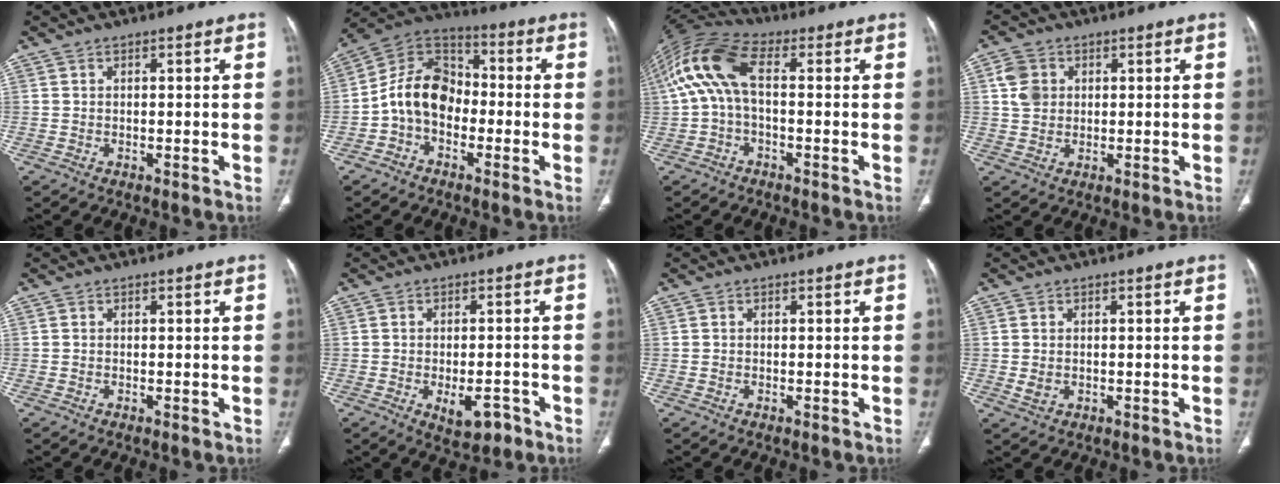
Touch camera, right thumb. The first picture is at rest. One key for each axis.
{"total": 11.8, "fx": -2.5, "fy": 8.8, "fz": 7.4, "tx": -0.114, "ty": 0.046, "tz": -0.062}
{"total": 12.0, "fx": 0.6, "fy": 5.9, "fz": 10.4, "tx": -0.226, "ty": 0.040, "tz": 0.001}
{"total": 5.2, "fx": 1.2, "fy": 4.2, "fz": 2.7, "tx": -0.039, "ty": 0.001, "tz": 0.021}
{"total": 0.0}
{"total": 5.8, "fx": -2.7, "fy": 2.9, "fz": 4.3, "tx": -0.053, "ty": 0.010, "tz": -0.030}
{"total": 0.0}
{"total": 2.0, "fx": -0.1, "fy": 1.5, "fz": 1.3, "tx": -0.027, "ty": -0.001, "tz": 0.002}